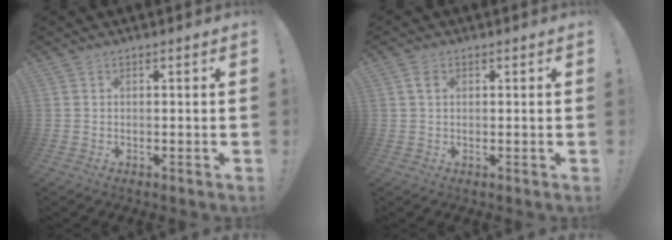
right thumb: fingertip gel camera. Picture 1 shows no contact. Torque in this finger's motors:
{"motor_torque": [0.10, -0.02, 0.03, -0.34, 0.04]}